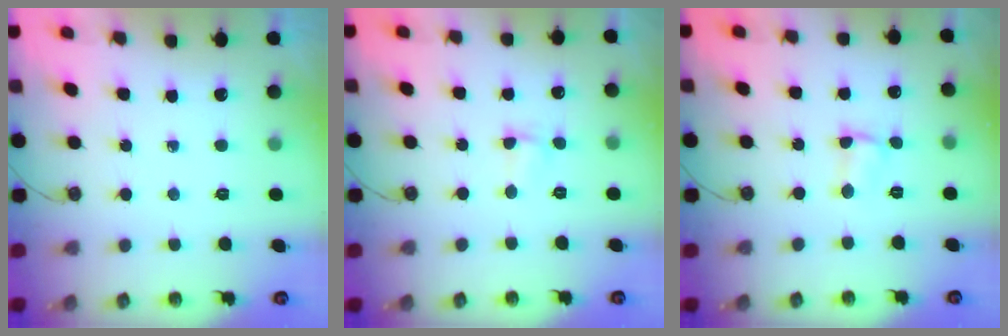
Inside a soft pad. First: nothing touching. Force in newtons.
{"total": 2.0, "press": 1.9, "slide": 0.6}
{"total": 2.6, "press": 2.6, "slide": 0.4}